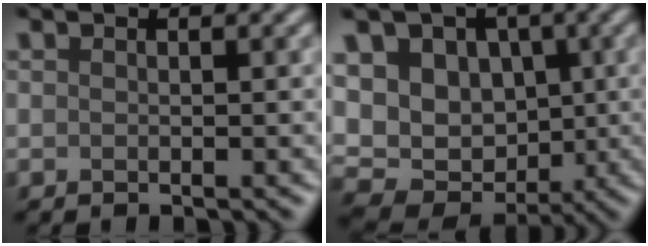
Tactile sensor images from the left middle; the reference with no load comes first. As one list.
[{"total": 12.2, "force": [1.6, 10.0, 6.7], "torque": [-0.104, 0.026, 0.004]}]